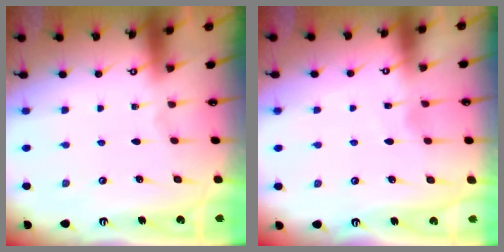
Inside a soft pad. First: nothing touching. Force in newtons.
{"total": 3.2, "press": 3.2, "slide": 0.4}